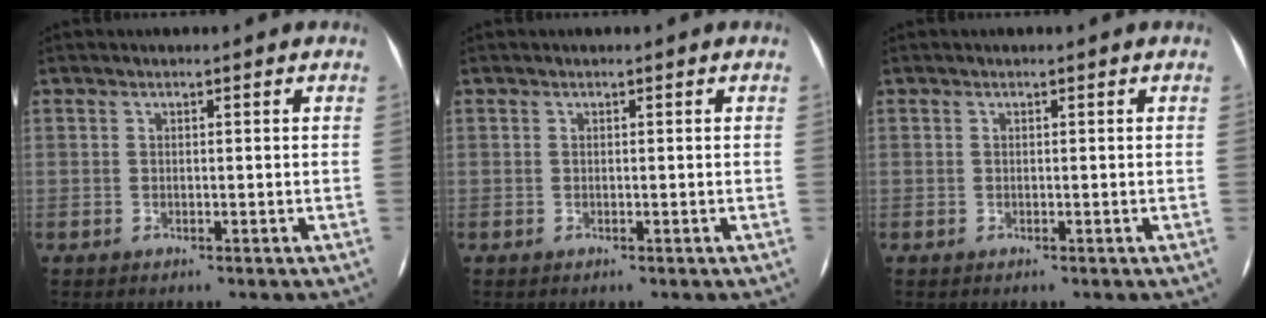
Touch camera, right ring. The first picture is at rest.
{"total": 0.0}
{"total": 0.0}